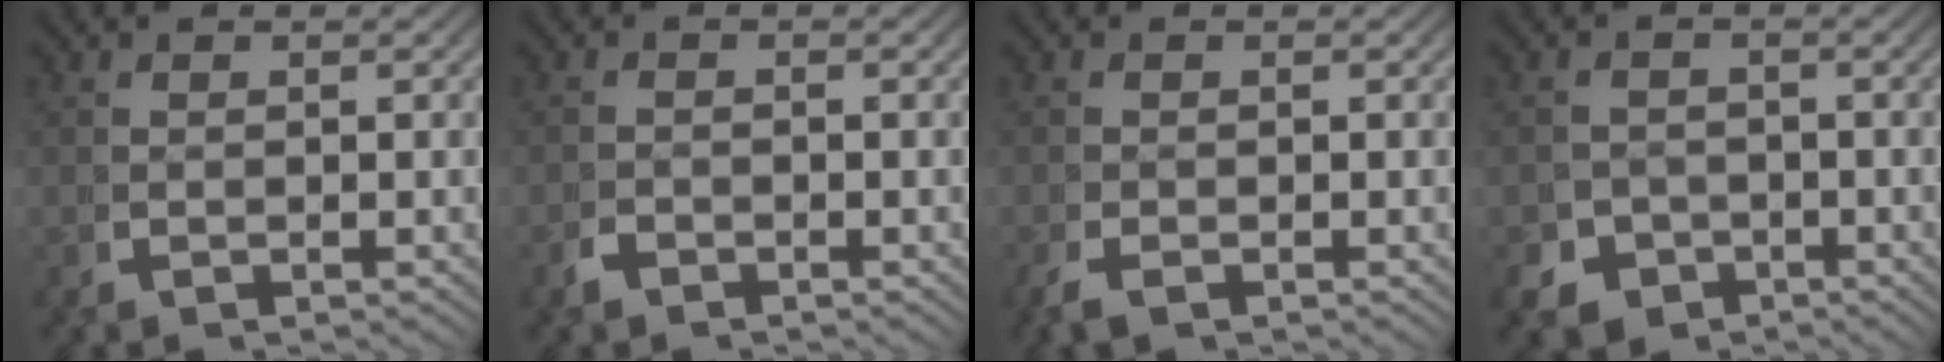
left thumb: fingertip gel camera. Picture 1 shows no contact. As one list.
[{"total": 1.0, "force": [-1.0, 0.2, 0.2], "torque": [-0.006, -0.006, -0.019]}, {"total": 0.9, "force": [-0.8, 0.2, 0.4], "torque": [-0.012, -0.006, -0.014]}, {"total": 5.0, "force": [-3.4, 3.4, 1.2], "torque": [-0.016, -0.025, -0.052]}]